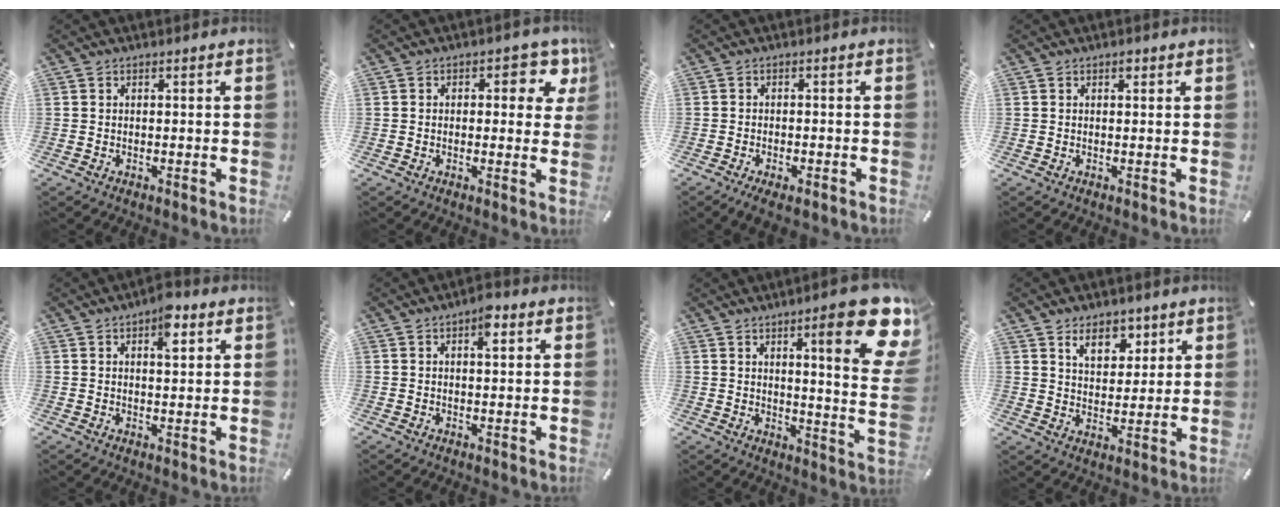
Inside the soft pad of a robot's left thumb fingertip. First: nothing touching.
{"total": 6.5, "force": [2.5, 3.7, 4.8], "torque": [-0.054, -0.007, 0.034]}
{"total": 2.5, "force": [-1.7, 0.8, 1.7], "torque": [-0.033, 0.006, -0.034]}
{"total": 1.0, "force": [0.6, 0.5, 0.6], "torque": [-0.004, -0.002, 0.008]}
{"total": 5.9, "force": [2.9, 2.6, 4.3], "torque": [-0.054, -0.010, 0.043]}
{"total": 4.0, "force": [1.8, 1.7, 3.2], "torque": [-0.046, -0.002, 0.024]}
{"total": 19.4, "force": [9.4, 3.8, 16.5], "torque": [-0.233, -0.059, 0.136]}
{"total": 8.1, "force": [5.2, 5.1, 3.5], "torque": [-0.040, -0.019, 0.088]}